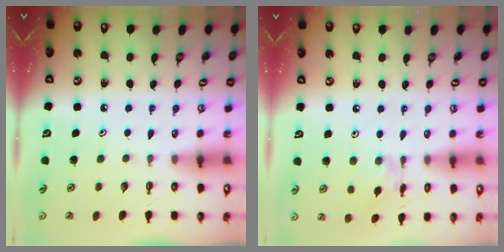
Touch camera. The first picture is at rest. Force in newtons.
{"total": 2.0, "press": 2.0, "slide": 0.2}